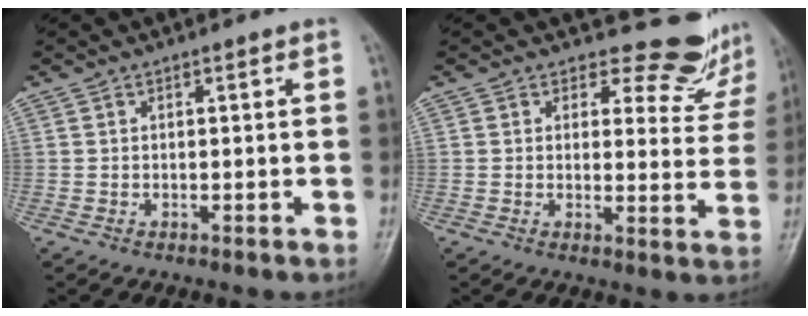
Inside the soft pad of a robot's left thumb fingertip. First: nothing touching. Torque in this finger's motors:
{"motor_torque": [-0.33, 0.14, -0.26, -0.33, -0.02]}